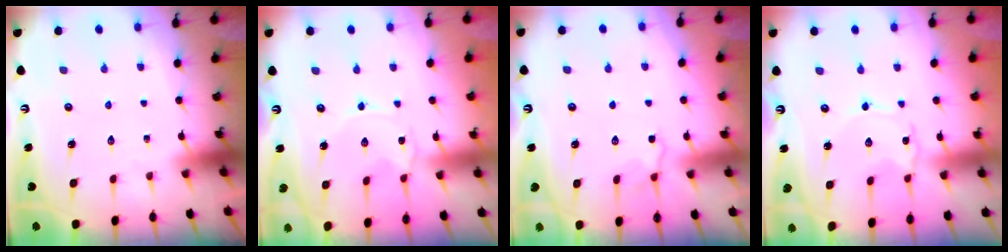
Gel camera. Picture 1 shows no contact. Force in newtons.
{"total": 0.0}
{"total": 3.7, "press": 3.4, "slide": 1.5}
{"total": 1.4, "press": 1.4, "slide": 0.1}